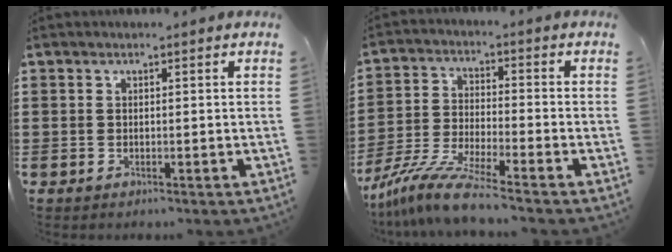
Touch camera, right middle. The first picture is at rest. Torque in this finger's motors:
{"motor_torque": [2.14, 0.00, 0.47, 0.18]}